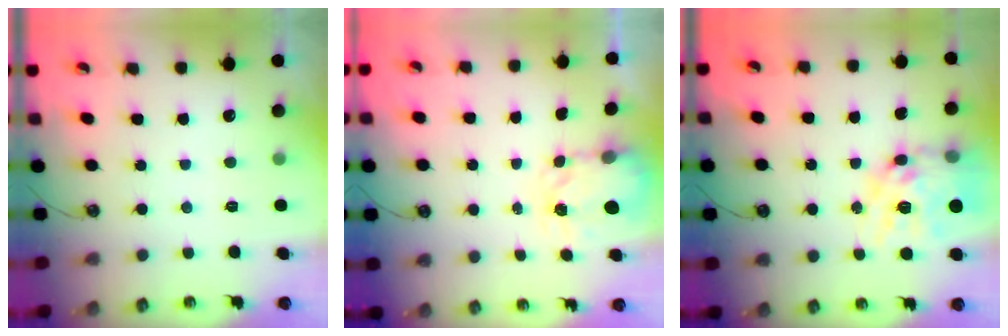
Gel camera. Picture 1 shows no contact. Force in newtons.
{"total": 3.6, "press": 3.5, "slide": 0.5}
{"total": 18.0, "press": 17.9, "slide": 1.6}